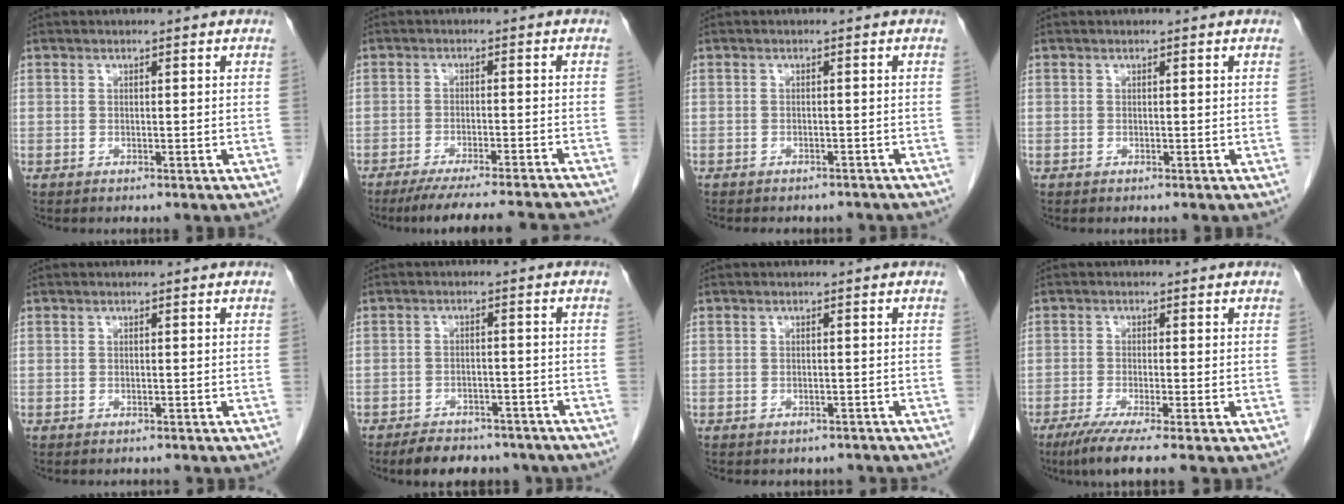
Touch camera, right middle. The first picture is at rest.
{"total": 16.1, "force": [-14.9, -0.1, 6.2], "torque": [-0.078, -0.025, -0.199]}
{"total": 5.6, "force": [-5.0, 2.1, 1.4], "torque": [-0.016, 0.004, -0.056]}
{"total": 0.0}
{"total": 0.9, "force": [-0.9, 0.2, 0.0], "torque": [-0.007, -0.003, -0.013]}
{"total": 10.2, "force": [-8.5, 4.2, 3.6], "torque": [-0.046, 0.003, -0.107]}
{"total": 3.5, "force": [-3.1, 1.6, 0.4], "torque": [-0.007, 0.006, -0.037]}
{"total": 5.8, "force": [-4.2, -0.5, 4.0], "torque": [-0.066, -0.017, -0.073]}